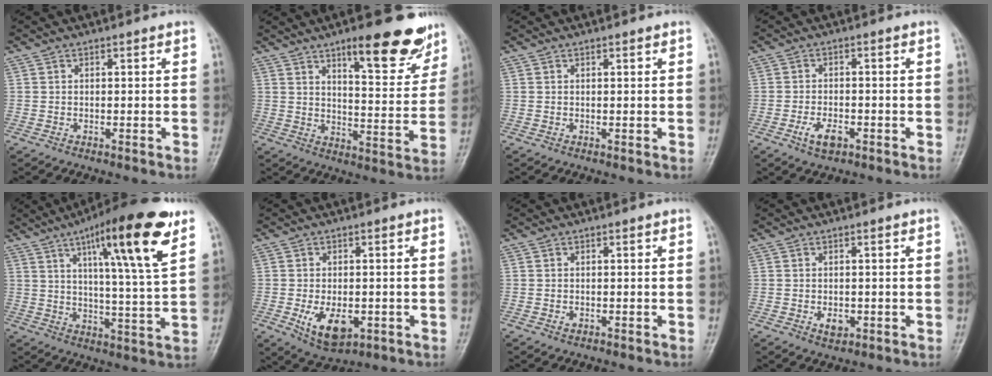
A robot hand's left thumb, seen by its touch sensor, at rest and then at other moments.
{"total": 15.7, "force": [10.3, 4.6, 10.9], "torque": [-0.107, -0.062, 0.149]}
{"total": 0.6, "force": [0.4, 0.1, 0.4], "torque": [-0.008, -0.002, 0.005]}
{"total": 4.1, "force": [-1.9, 2.1, 2.9], "torque": [-0.054, 0.005, -0.032]}
{"total": 19.0, "force": [9.6, 2.8, 16.1], "torque": [-0.234, -0.035, 0.144]}
{"total": 8.6, "force": [-2.4, 5.0, 6.6], "torque": [-0.099, -0.008, -0.026]}
{"total": 0.9, "force": [-0.1, 0.6, 0.7], "torque": [-0.009, 0.002, 0.001]}
{"total": 2.5, "force": [-0.4, 1.7, 1.8], "torque": [-0.019, -0.001, -0.002]}